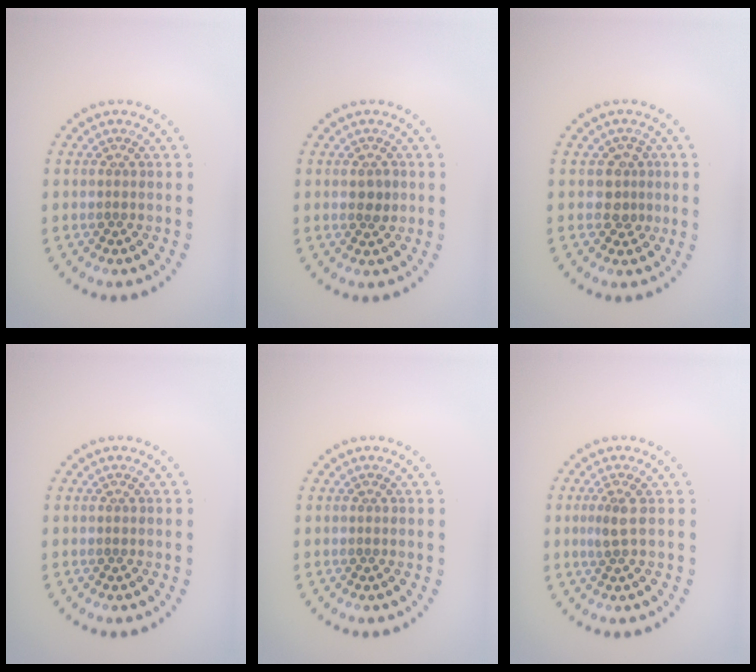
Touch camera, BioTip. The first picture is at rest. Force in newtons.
{"total": 1.5, "press": 1.5, "slide": 0.3}
{"total": 2.0, "press": 1.6, "slide": 1.2}
{"total": 0.0}
{"total": 0.0}
{"total": 1.5, "press": 1.3, "slide": 0.9}